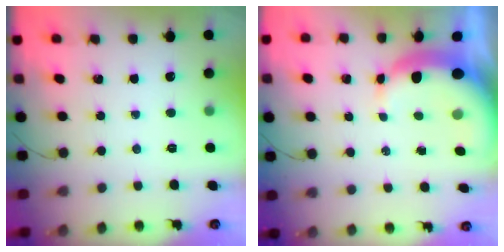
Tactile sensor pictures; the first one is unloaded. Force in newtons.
{"total": 8.5, "press": 8.4, "slide": 1.5}